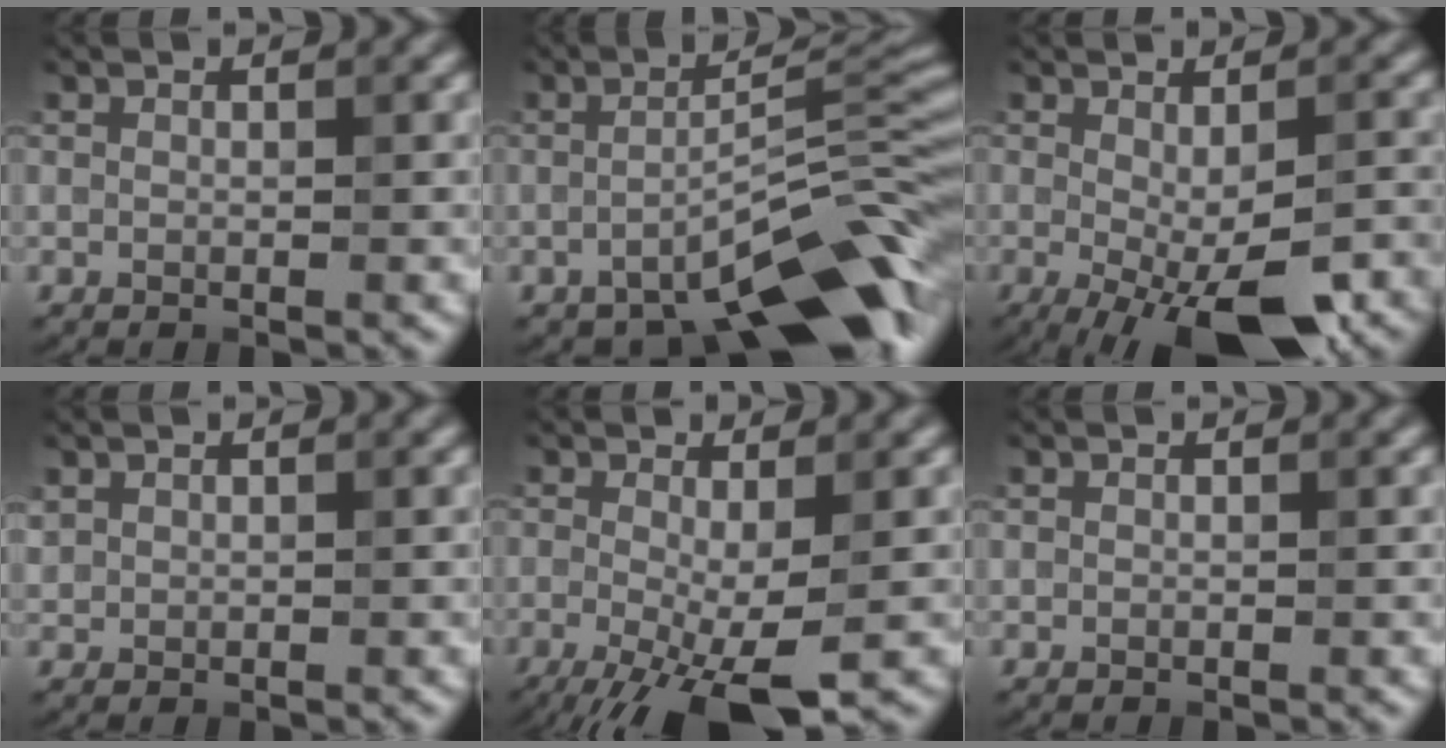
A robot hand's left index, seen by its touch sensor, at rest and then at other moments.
{"total": 10.5, "force": [-6.2, 2.9, 8.0], "torque": [-0.115, 0.008, -0.110]}
{"total": 8.7, "force": [-3.2, 2.6, 7.6], "torque": [-0.119, -0.017, -0.036]}
{"total": 0.6, "force": [0.5, 0.3, 0.0], "torque": [-0.002, 0.001, 0.015]}
{"total": 6.3, "force": [-2.5, 1.4, 5.5], "torque": [-0.109, -0.014, -0.044]}
{"total": 0.0}